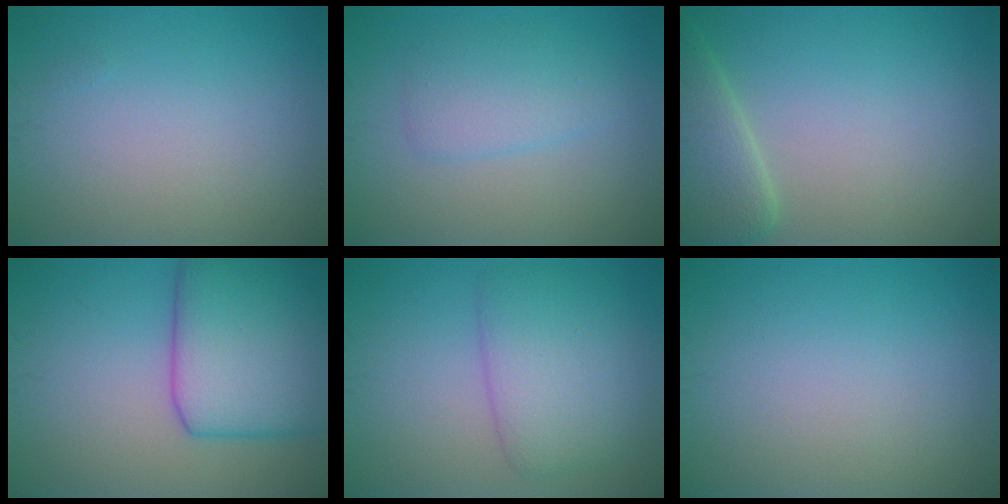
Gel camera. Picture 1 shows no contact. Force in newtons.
{"total": 2.8, "press": 2.8, "slide": 0.1}
{"total": 4.3, "press": 4.3, "slide": 0.4}
{"total": 9.7, "press": 9.7, "slide": 0.3}
{"total": 5.4, "press": 5.4, "slide": 0.2}
{"total": 0.0}